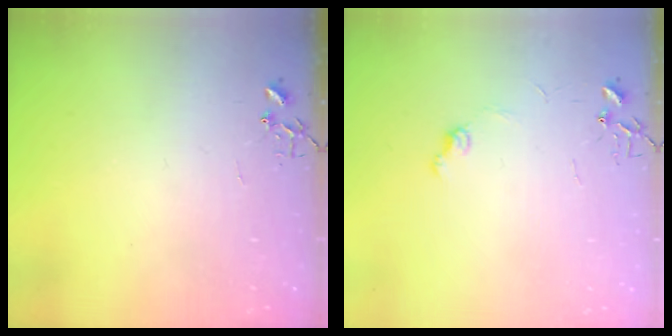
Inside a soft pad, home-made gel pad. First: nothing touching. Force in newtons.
{"total": 5.8, "press": 5.7, "slide": 0.6}